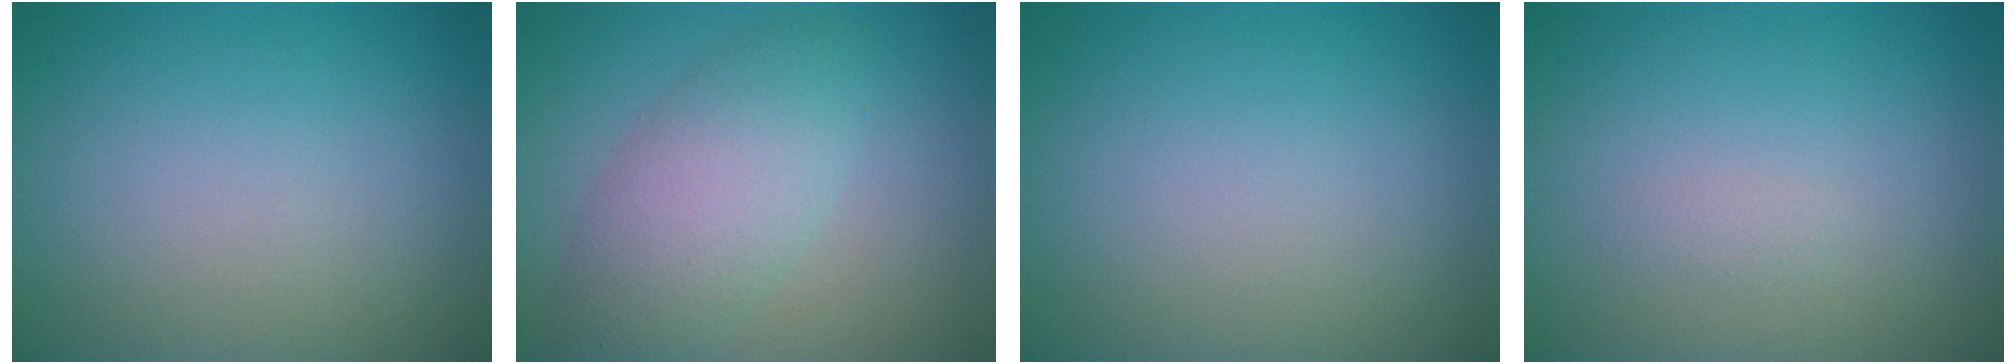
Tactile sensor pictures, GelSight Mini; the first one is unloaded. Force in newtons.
{"total": 4.9, "press": 4.9, "slide": 0.1}
{"total": 0.0}
{"total": 0.6, "press": 0.6, "slide": 0.1}